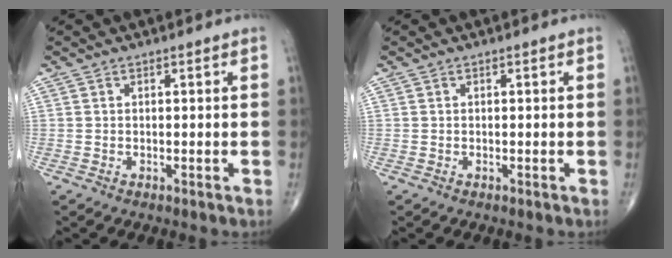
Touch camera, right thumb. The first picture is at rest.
{"total": 0.0}